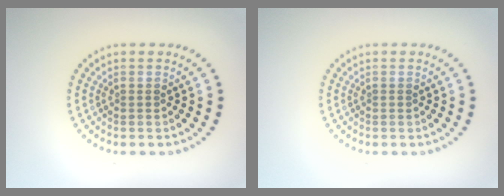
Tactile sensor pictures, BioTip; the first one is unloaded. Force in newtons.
{"total": 0.0}